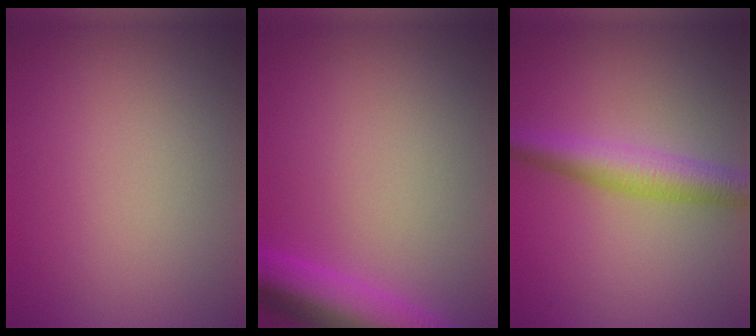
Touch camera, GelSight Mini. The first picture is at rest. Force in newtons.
{"total": 6.3, "press": 6.3, "slide": 0.4}
{"total": 4.3, "press": 4.3, "slide": 0.1}